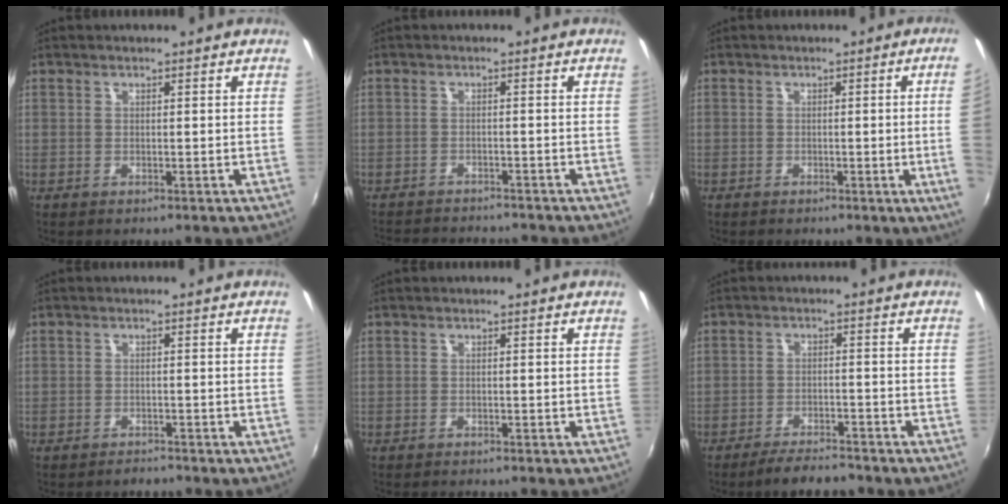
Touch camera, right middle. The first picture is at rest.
{"total": 8.9, "force": [-8.2, 1.5, 2.8], "torque": [-0.073, -0.012, -0.123]}
{"total": 5.9, "force": [-0.2, -1.9, 5.6], "torque": [-0.079, -0.010, 0.000]}
{"total": 1.2, "force": [-1.2, 0.3, 0.0], "torque": [-0.006, 0.001, -0.019]}
{"total": 1.0, "force": [-1.0, 0.0, 0.3], "torque": [-0.004, -0.008, -0.017]}
{"total": 6.2, "force": [-5.4, 1.1, 2.7], "torque": [-0.065, -0.005, -0.086]}